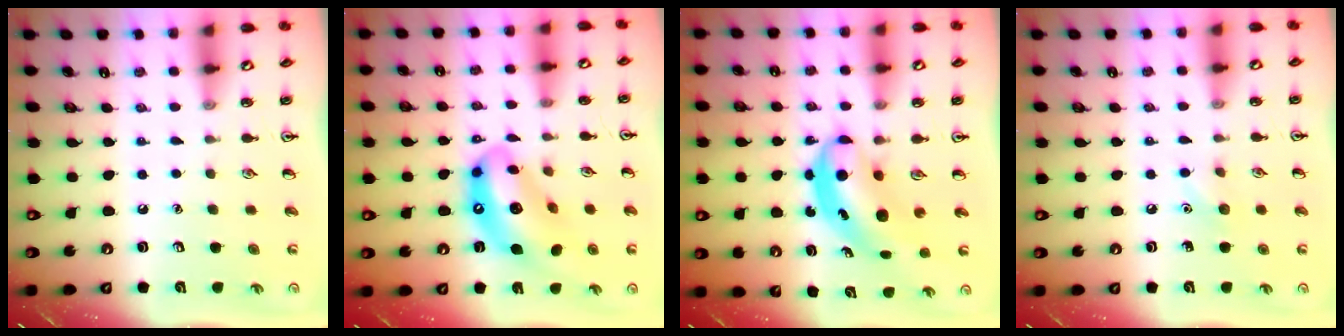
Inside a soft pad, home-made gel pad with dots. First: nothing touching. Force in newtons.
{"total": 15.3, "press": 14.5, "slide": 4.9}
{"total": 7.6, "press": 7.5, "slide": 1.4}
{"total": 5.8, "press": 5.5, "slide": 1.8}